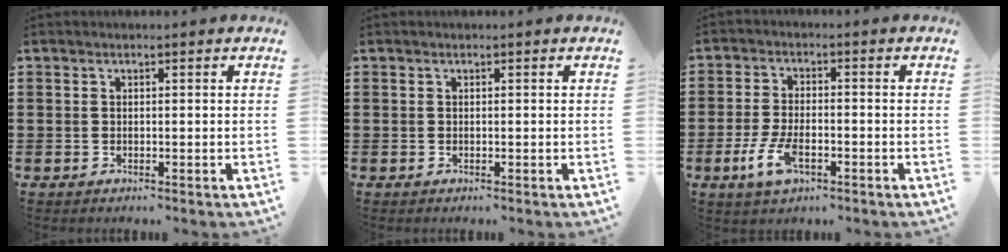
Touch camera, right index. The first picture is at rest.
{"total": 0.0}
{"total": 6.0, "force": [-2.5, 2.6, 4.8], "torque": [-0.111, -0.007, -0.050]}